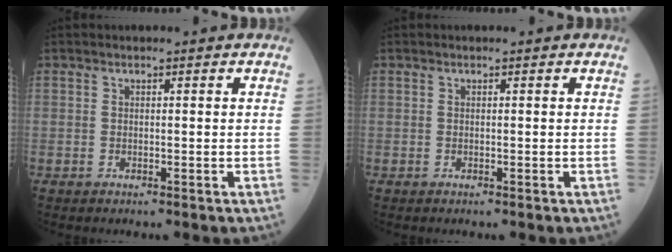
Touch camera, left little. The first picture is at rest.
{"total": 0.0}